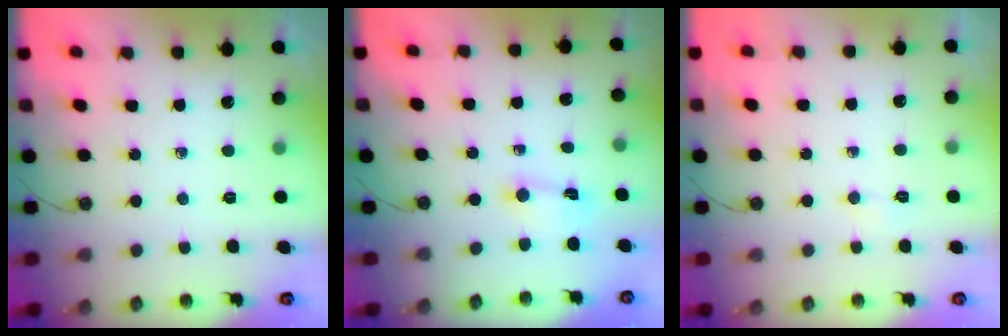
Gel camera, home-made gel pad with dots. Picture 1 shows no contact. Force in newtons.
{"total": 1.5, "press": 1.5, "slide": 0.2}
{"total": 2.6, "press": 2.5, "slide": 0.5}